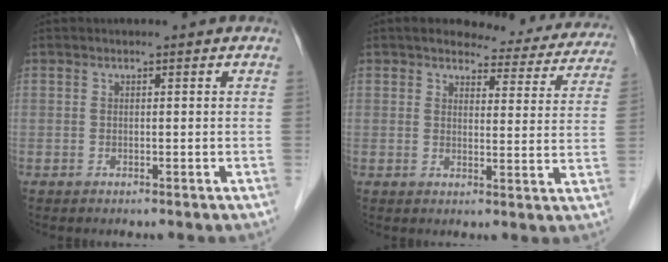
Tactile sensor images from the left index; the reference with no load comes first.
{"total": 12.4, "force": [11.2, 4.0, 3.5], "torque": [-0.012, -0.010, 0.108]}